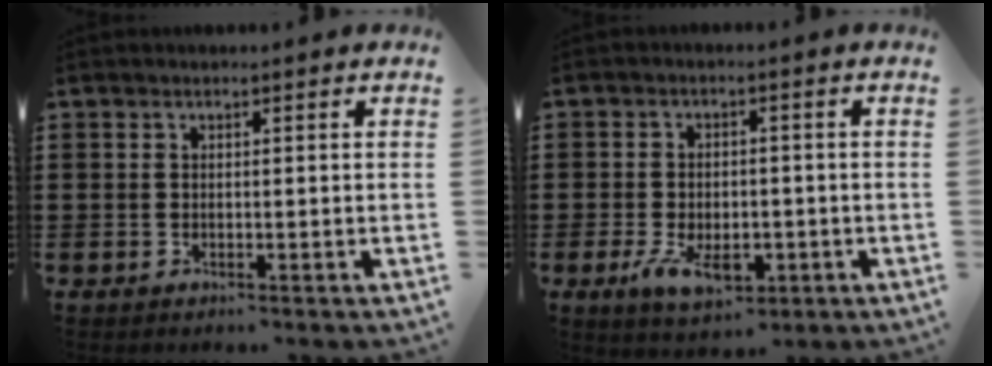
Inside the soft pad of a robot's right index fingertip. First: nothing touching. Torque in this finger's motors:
{"motor_torque": [1.19, 0.95, 0.21, 0.11]}